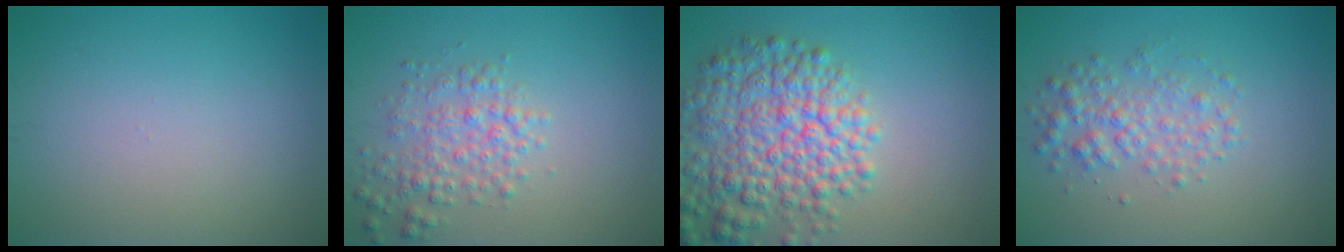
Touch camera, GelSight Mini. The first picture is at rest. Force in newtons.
{"total": 3.2, "press": 3.2, "slide": 0.1}
{"total": 8.2, "press": 8.2, "slide": 0.4}
{"total": 3.0, "press": 3.0, "slide": 0.0}